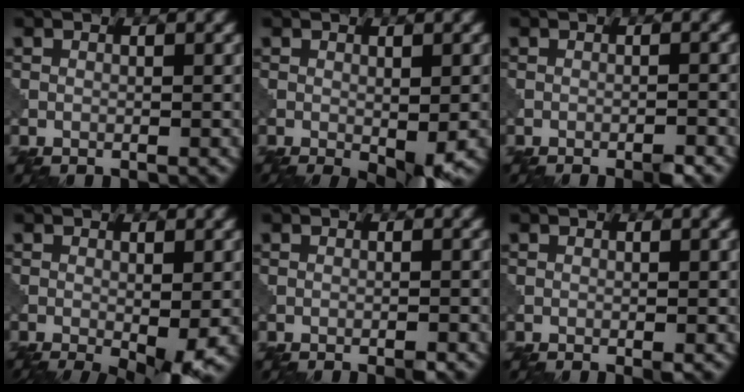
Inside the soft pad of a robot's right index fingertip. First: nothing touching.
{"total": 3.5, "force": [-1.1, 1.0, 3.2], "torque": [-0.049, -0.013, -0.014]}
{"total": 1.8, "force": [-1.3, 0.2, 1.3], "torque": [-0.016, 0.001, -0.024]}
{"total": 4.7, "force": [-1.7, 0.9, 4.3], "torque": [-0.064, -0.014, -0.022]}
{"total": 0.9, "force": [-0.7, 0.1, 0.6], "torque": [-0.009, 0.000, -0.014]}
{"total": 0.6, "force": [-0.3, 0.0, 0.5], "torque": [-0.008, -0.002, -0.007]}